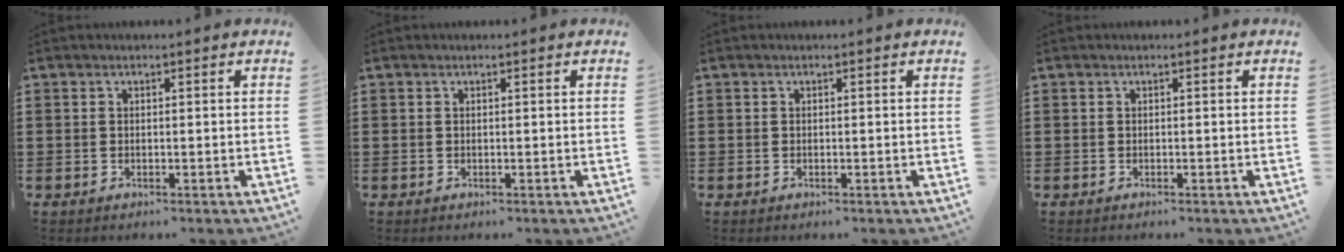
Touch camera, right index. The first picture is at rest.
{"total": 0.0}
{"total": 0.0}
{"total": 0.0}